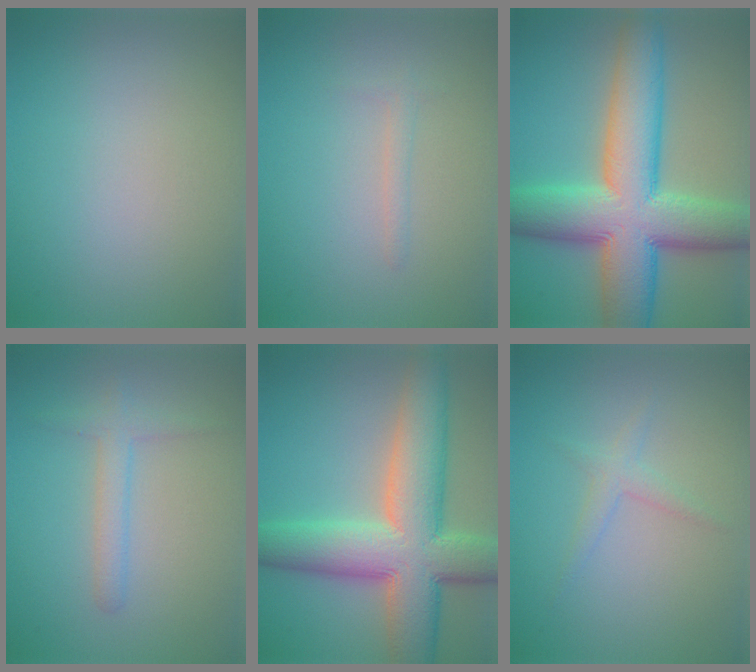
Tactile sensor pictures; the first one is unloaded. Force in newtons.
{"total": 0.9, "press": 0.9, "slide": 0.0}
{"total": 13.0, "press": 13.0, "slide": 0.2}
{"total": 2.0, "press": 2.0, "slide": 0.1}
{"total": 11.5, "press": 11.5, "slide": 0.4}
{"total": 1.4, "press": 1.4, "slide": 0.0}